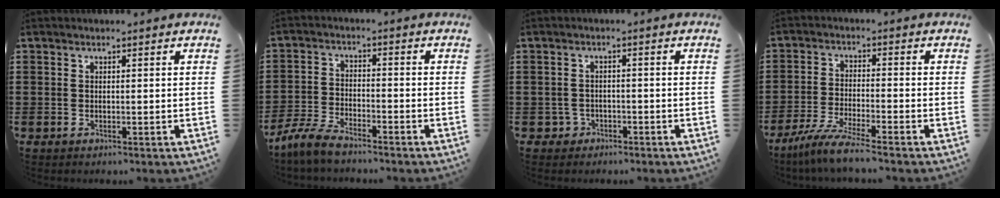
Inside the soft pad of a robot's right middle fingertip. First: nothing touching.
{"total": 5.1, "force": [-4.6, 0.9, 2.1], "torque": [-0.062, -0.004, -0.096]}
{"total": 1.9, "force": [-1.4, 1.3, 0.2], "torque": [-0.012, 0.000, -0.032]}
{"total": 6.0, "force": [-5.1, -0.5, 3.0], "torque": [-0.074, -0.022, -0.101]}